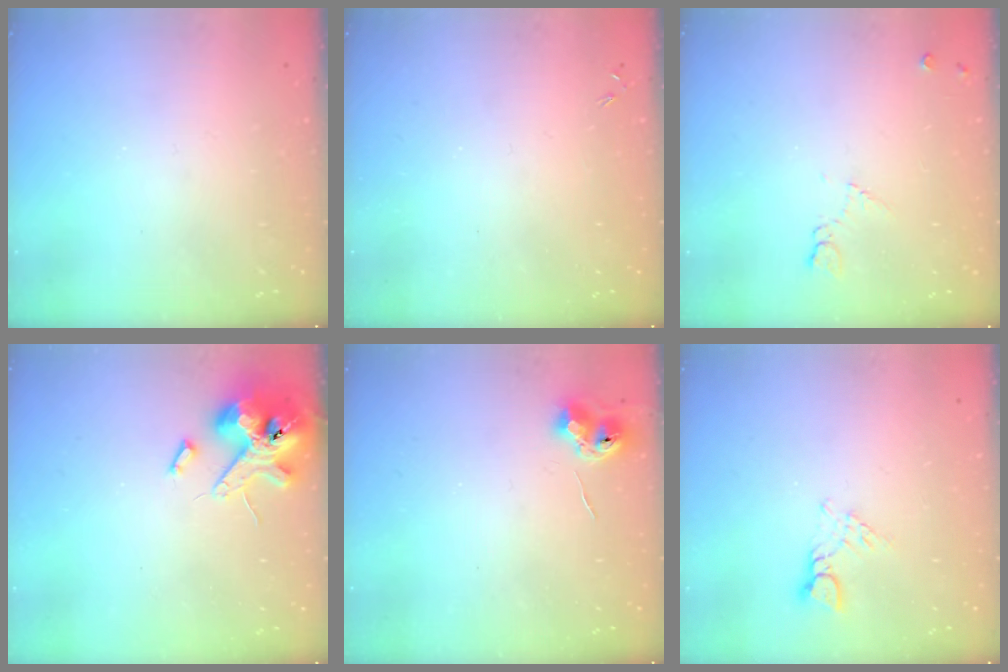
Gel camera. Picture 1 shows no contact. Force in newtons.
{"total": 0.0}
{"total": 6.1, "press": 6.0, "slide": 0.9}
{"total": 12.7, "press": 12.5, "slide": 2.1}
{"total": 7.0, "press": 7.0, "slide": 0.7}
{"total": 2.8, "press": 2.8, "slide": 0.3}